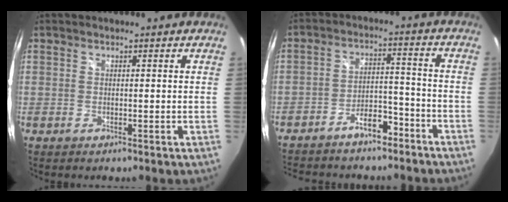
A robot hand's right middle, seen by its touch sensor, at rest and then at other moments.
{"total": 11.0, "force": [-8.9, 4.4, 4.6], "torque": [-0.096, 0.036, -0.127]}